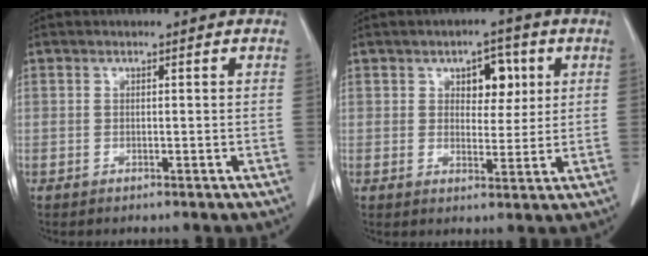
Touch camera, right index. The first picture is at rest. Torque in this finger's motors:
{"motor_torque": [0.22, 0.19, 0.08, 0.04]}